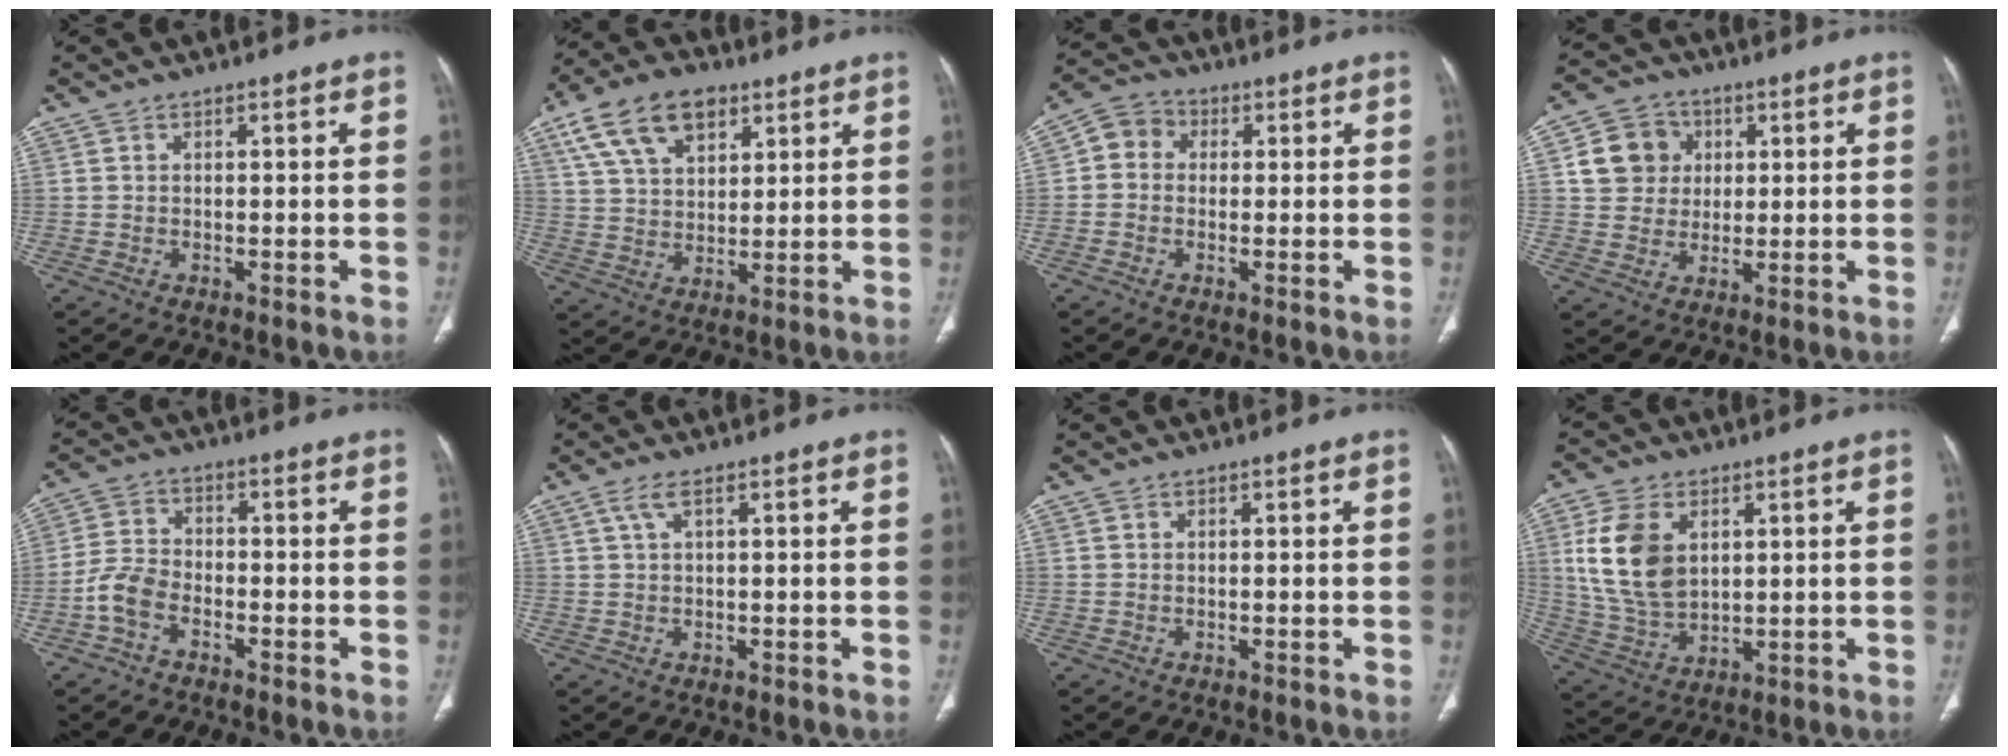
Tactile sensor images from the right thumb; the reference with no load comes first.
{"total": 13.9, "force": [7.2, 8.2, 8.7], "torque": [-0.136, -0.011, 0.133]}
{"total": 5.5, "force": [0.4, 4.8, 2.7], "torque": [-0.033, 0.015, -0.007]}
{"total": 9.1, "force": [2.1, 8.3, 2.9], "torque": [-0.023, 0.001, 0.034]}
{"total": 5.5, "force": [-2.9, 3.3, 3.4], "torque": [-0.069, 0.021, -0.064]}
{"total": 2.2, "force": [1.0, 0.5, 1.9], "torque": [-0.055, 0.011, 0.026]}
{"total": 0.0}
{"total": 13.1, "force": [3.4, 8.6, 9.2], "torque": [-0.169, -0.012, 0.078]}